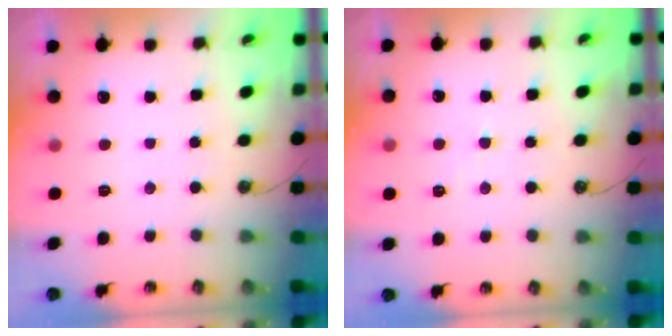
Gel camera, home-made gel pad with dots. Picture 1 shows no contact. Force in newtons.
{"total": 0.5, "press": 0.3, "slide": 0.4}